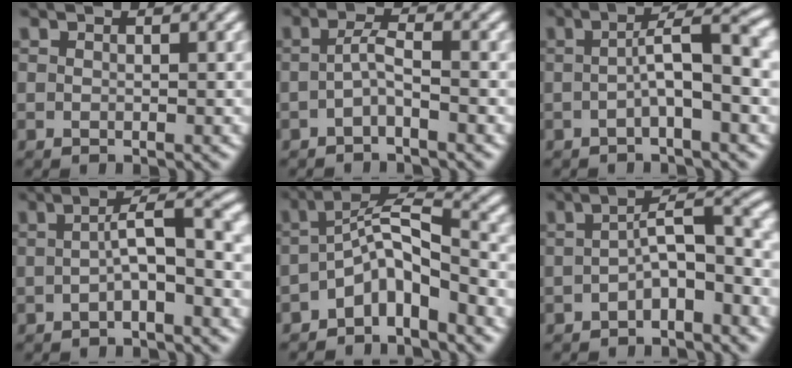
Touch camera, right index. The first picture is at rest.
{"total": 1.8, "force": [-1.2, -0.6, 1.2], "torque": [-0.018, -0.005, -0.018]}
{"total": 3.6, "force": [-0.5, -1.0, 3.4], "torque": [-0.041, 0.010, -0.010]}
{"total": 3.1, "force": [-0.6, -0.8, 2.9], "torque": [-0.032, 0.009, -0.010]}
{"total": 4.7, "force": [-1.9, 2.3, 3.6], "torque": [-0.052, -0.018, -0.030]}
{"total": 3.4, "force": [-1.2, 0.1, 3.1], "torque": [-0.033, -0.006, -0.013]}